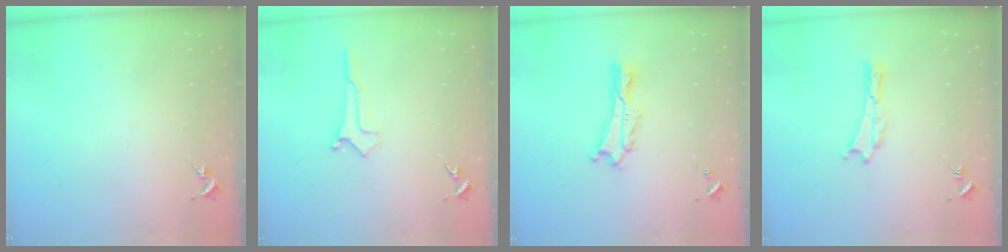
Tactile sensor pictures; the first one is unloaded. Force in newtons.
{"total": 0.0}
{"total": 1.3, "press": 1.3, "slide": 0.2}
{"total": 0.0}